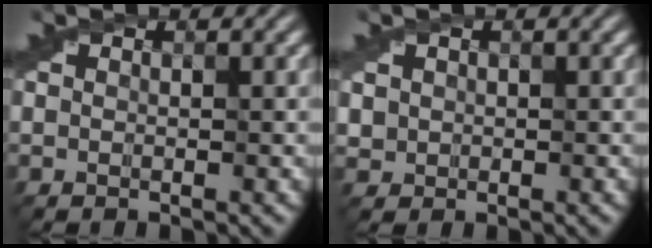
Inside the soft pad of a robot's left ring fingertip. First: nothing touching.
{"total": 1.2, "force": [0.4, 1.2, 0.2], "torque": [-0.002, -0.005, 0.011]}